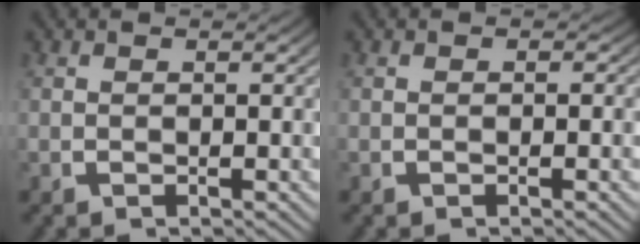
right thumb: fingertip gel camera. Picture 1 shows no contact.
{"total": 1.1, "force": [-0.4, 1.0, 0.2], "torque": [0.006, -0.002, -0.013]}